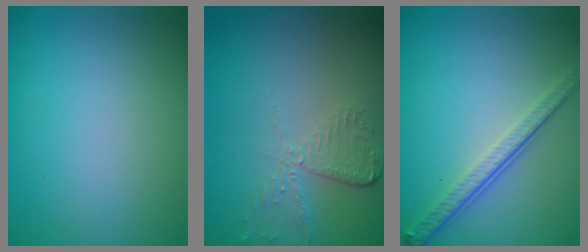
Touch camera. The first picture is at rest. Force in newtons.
{"total": 2.7, "press": 2.4, "slide": 1.2}
{"total": 4.0, "press": 2.8, "slide": 2.9}